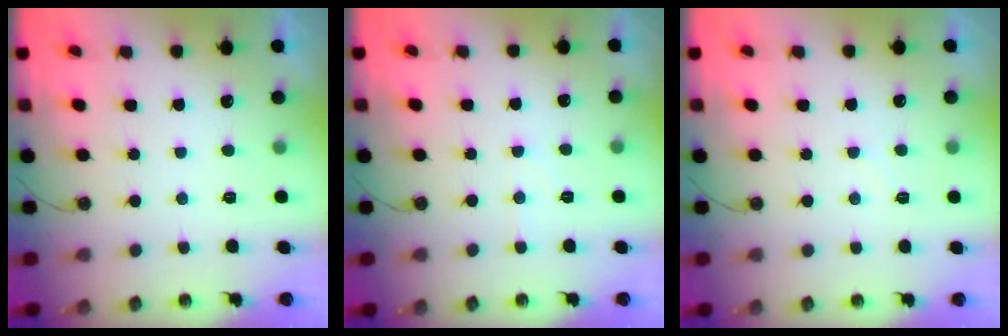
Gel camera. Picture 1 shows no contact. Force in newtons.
{"total": 3.9, "press": 3.9, "slide": 0.6}
{"total": 4.6, "press": 4.6, "slide": 0.6}